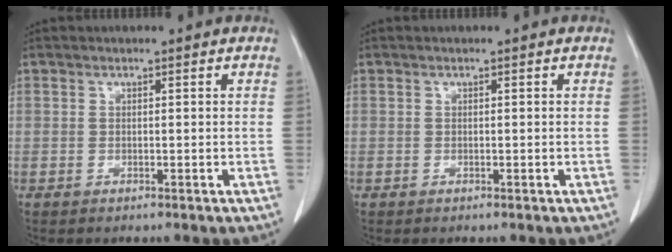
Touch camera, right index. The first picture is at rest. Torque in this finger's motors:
{"motor_torque": [0.02, -0.01, 0.01, 0.00]}